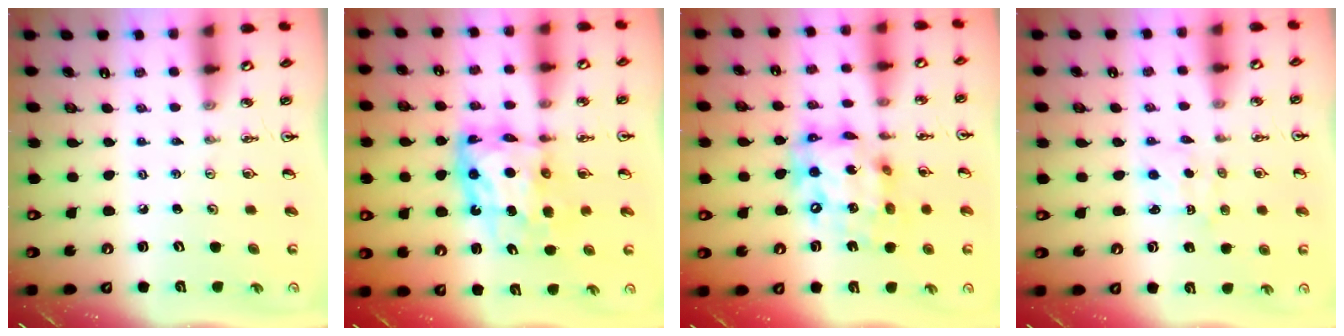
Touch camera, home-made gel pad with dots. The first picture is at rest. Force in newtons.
{"total": 12.2, "press": 12.1, "slide": 1.2}
{"total": 16.0, "press": 15.9, "slide": 1.4}
{"total": 2.1, "press": 2.1, "slide": 0.3}